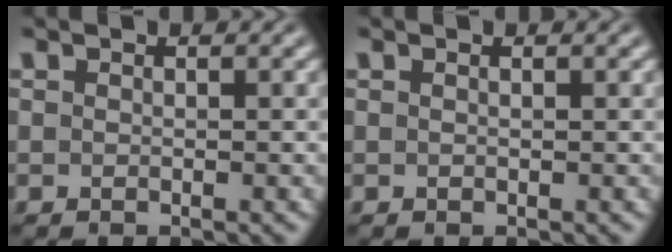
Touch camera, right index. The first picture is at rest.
{"total": 0.0}